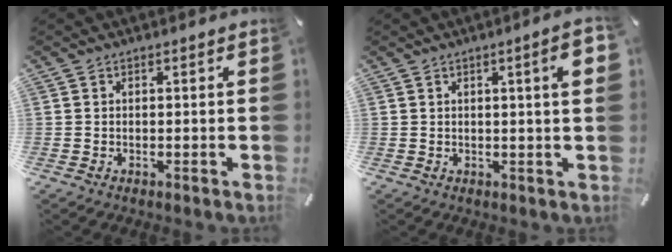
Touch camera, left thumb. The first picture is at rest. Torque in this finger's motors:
{"motor_torque": [0.55, 0.86, 0.35, -0.39, 0.18]}